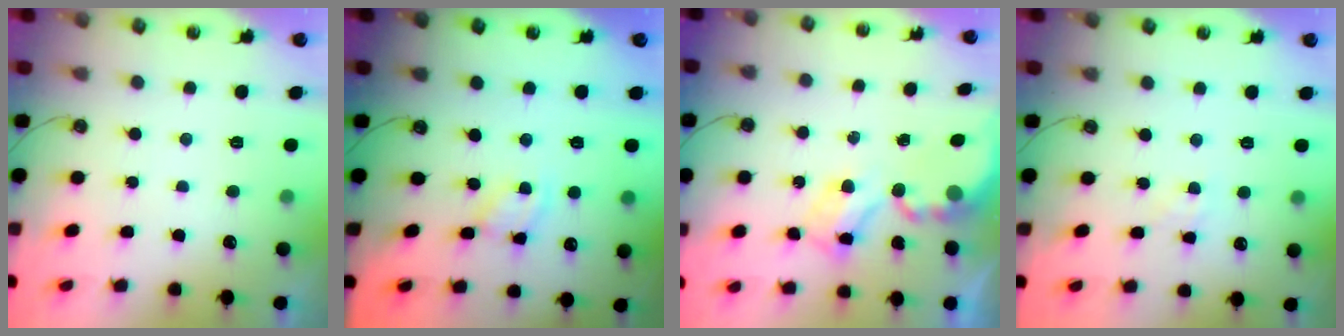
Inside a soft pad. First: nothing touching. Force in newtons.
{"total": 2.3, "press": 2.3, "slide": 0.1}
{"total": 4.6, "press": 4.6, "slide": 0.6}
{"total": 2.7, "press": 2.6, "slide": 0.5}